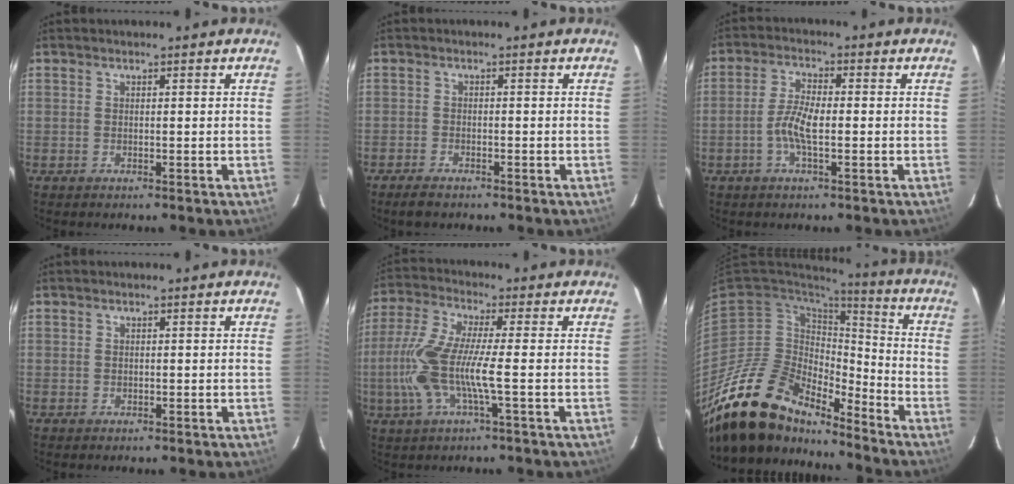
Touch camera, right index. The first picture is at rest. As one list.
[{"total": 3.0, "force": [-2.5, 1.1, 1.3], "torque": [-0.038, -0.004, -0.045]}, {"total": 5.4, "force": [-1.3, 1.4, 5.0], "torque": [-0.107, 0.006, -0.028]}, {"total": 0.6, "force": [0.1, 0.6, 0.1], "torque": [0.003, 0.001, 0.002]}, {"total": 12.1, "force": [-2.5, 1.4, 11.7], "torque": [-0.246, -0.004, -0.049]}, {"total": 20.2, "force": [-17.2, 7.0, 7.9], "torque": [-0.150, -0.001, -0.310]}]